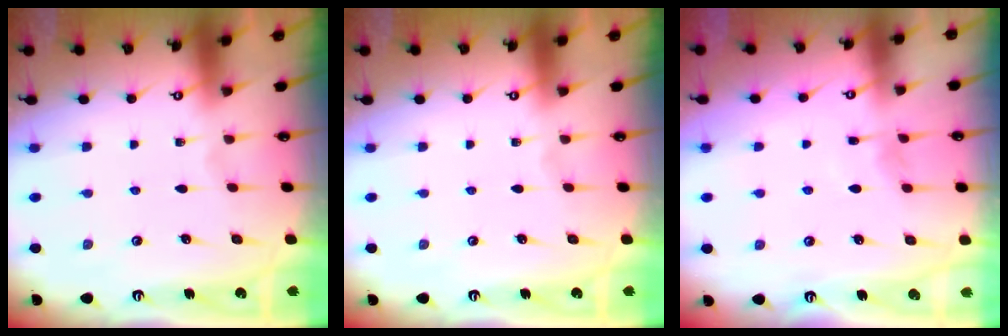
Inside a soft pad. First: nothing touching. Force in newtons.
{"total": 0.0}
{"total": 5.1, "press": 5.0, "slide": 0.5}